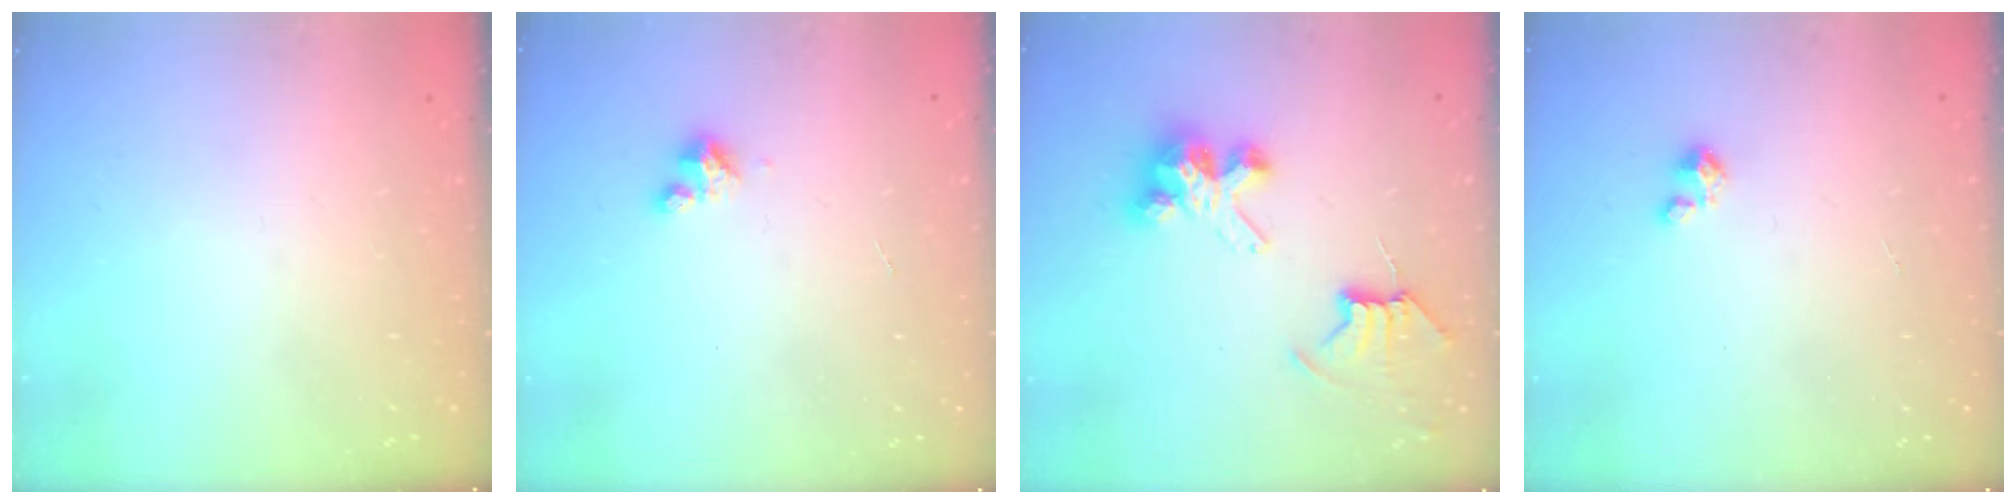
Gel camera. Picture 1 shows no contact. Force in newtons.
{"total": 2.0, "press": 2.0, "slide": 0.3}
{"total": 8.2, "press": 8.2, "slide": 0.5}
{"total": 3.1, "press": 3.1, "slide": 0.3}